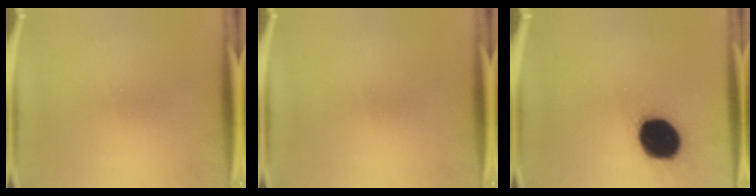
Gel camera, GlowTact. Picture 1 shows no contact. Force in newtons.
{"total": 0.0}
{"total": 18.6}